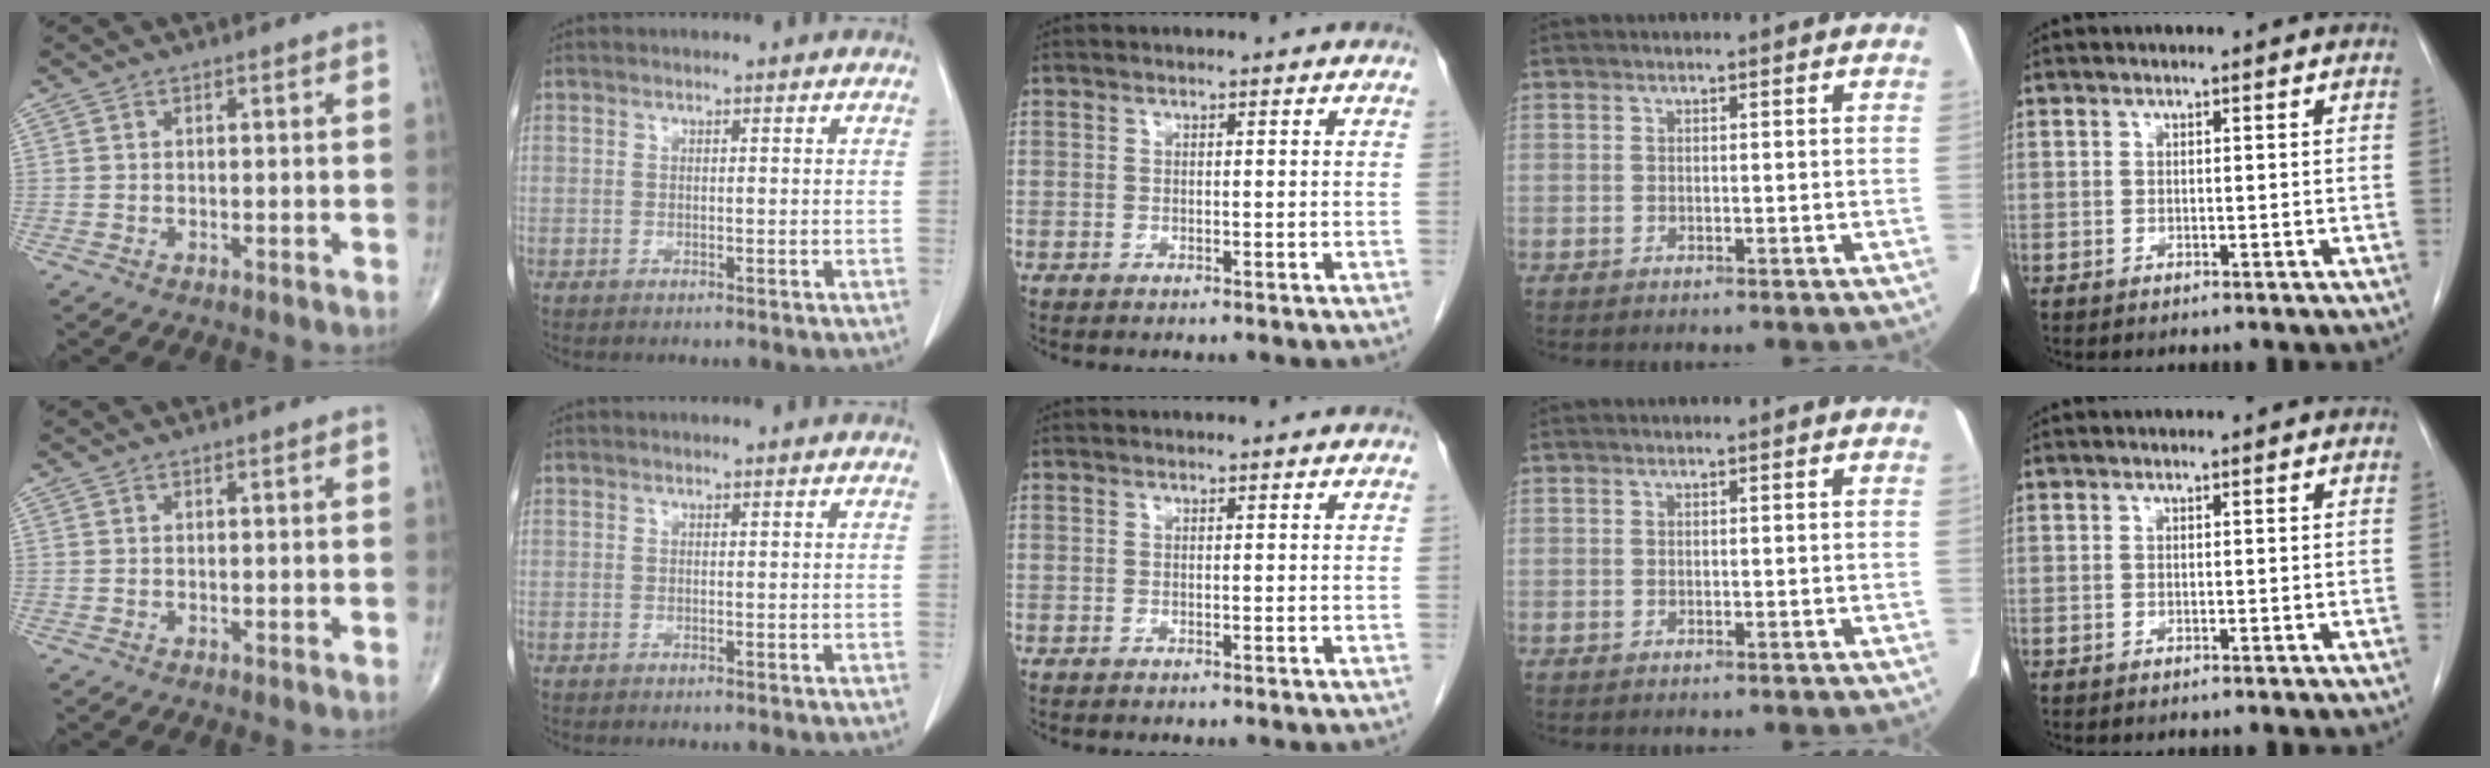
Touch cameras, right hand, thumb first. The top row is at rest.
{}